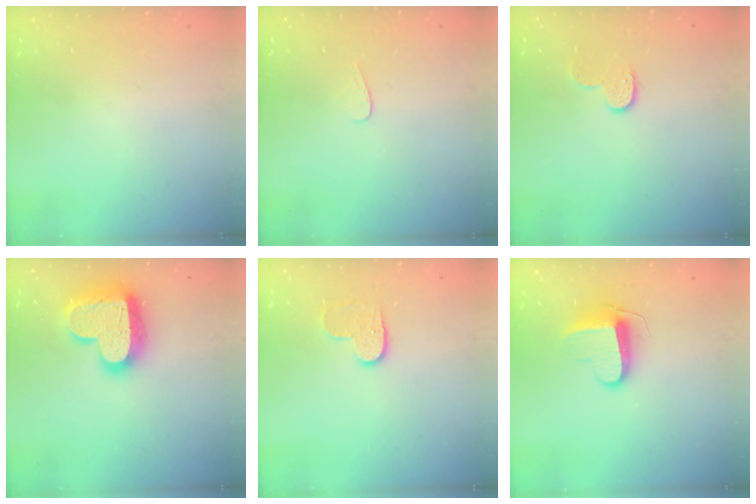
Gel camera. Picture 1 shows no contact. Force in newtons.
{"total": 3.5, "press": 3.5, "slide": 0.3}
{"total": 6.1, "press": 6.1, "slide": 0.2}
{"total": 19.8, "press": 19.8, "slide": 1.5}
{"total": 7.0, "press": 7.0, "slide": 0.2}
{"total": 9.5, "press": 9.5, "slide": 0.2}